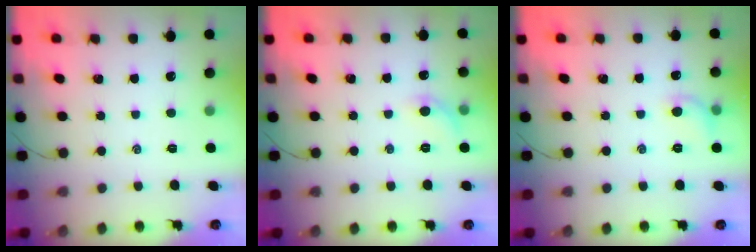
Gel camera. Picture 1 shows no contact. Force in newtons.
{"total": 6.0, "press": 5.8, "slide": 1.7}
{"total": 6.2, "press": 6.0, "slide": 1.4}